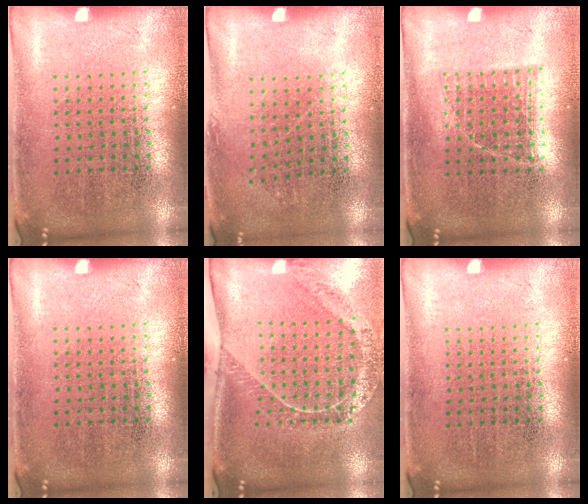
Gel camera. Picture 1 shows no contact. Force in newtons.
{"total": 0.8, "press": 0.6, "slide": 0.6}
{"total": 0.8, "press": 0.7, "slide": 0.3}
{"total": 0.0}
{"total": 1.6, "press": 1.5, "slide": 0.6}
{"total": 0.0}